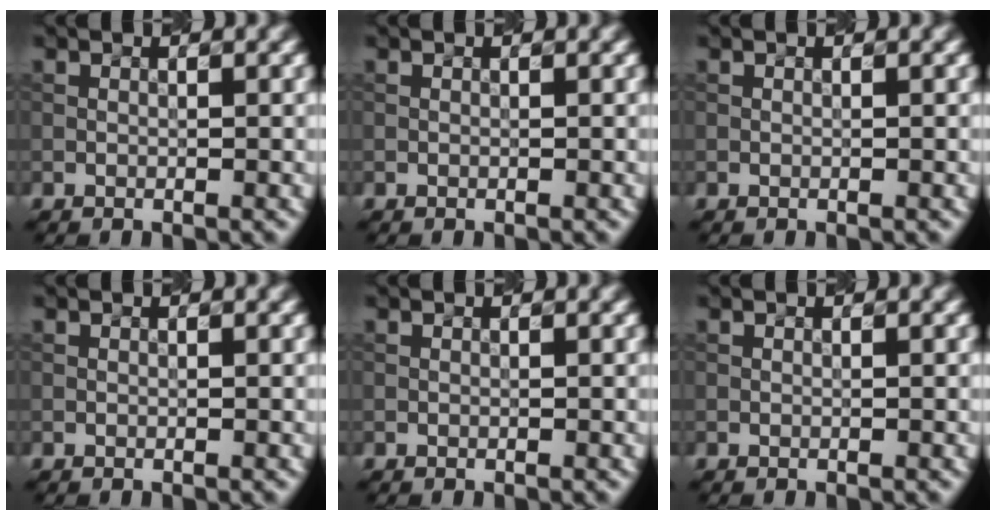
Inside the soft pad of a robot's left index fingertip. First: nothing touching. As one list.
[{"total": 0.0}, {"total": 0.0}, {"total": 0.0}, {"total": 0.0}, {"total": 0.0}]